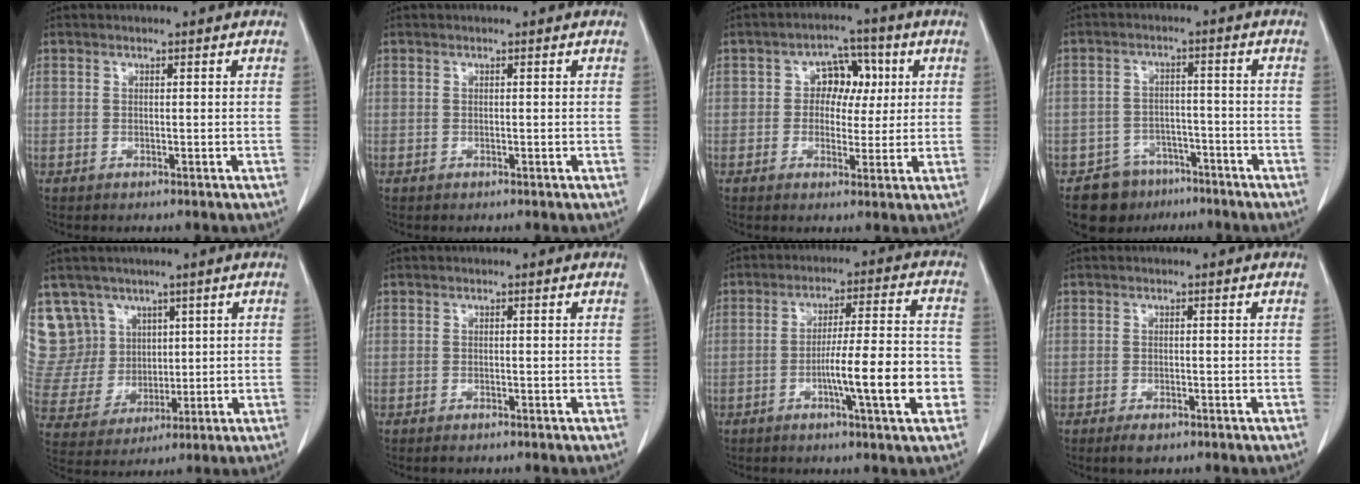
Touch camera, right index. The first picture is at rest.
{"total": 0.0}
{"total": 6.0, "force": [1.1, 4.4, 4.0], "torque": [-0.051, 0.019, 0.015]}
{"total": 6.9, "force": [-5.1, 4.7, 0.6], "torque": [-0.002, 0.016, -0.077]}
{"total": 10.9, "force": [6.6, 8.7, 0.7], "torque": [-0.036, 0.042, 0.152]}
{"total": 0.8, "force": [-0.7, 0.1, 0.4], "torque": [-0.011, -0.003, -0.009]}
{"total": 11.5, "force": [-3.4, 0.5, 11.0], "torque": [-0.169, 0.002, -0.053]}
{"total": 2.0, "force": [-1.3, 0.7, 1.3], "torque": [-0.024, -0.002, -0.017]}